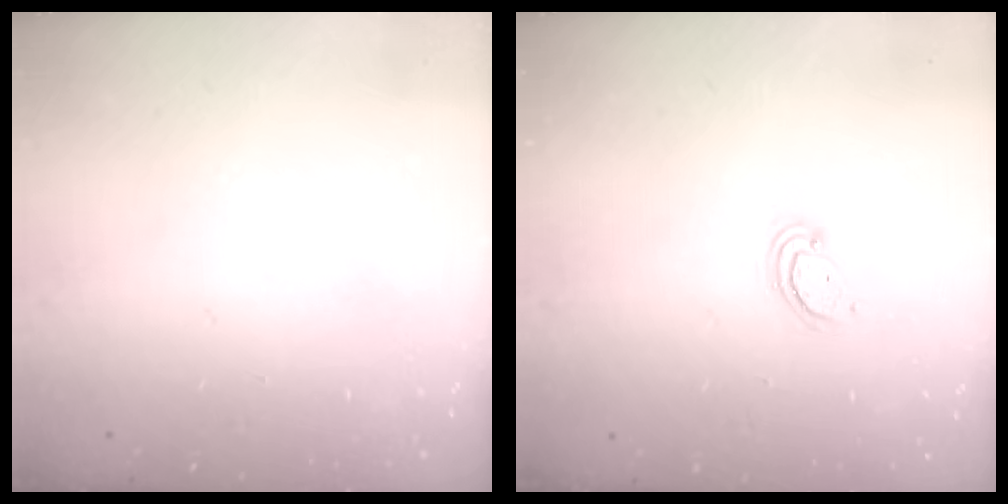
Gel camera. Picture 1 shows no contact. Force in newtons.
{"total": 2.3, "press": 2.3, "slide": 0.3}